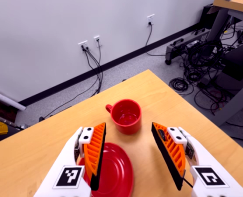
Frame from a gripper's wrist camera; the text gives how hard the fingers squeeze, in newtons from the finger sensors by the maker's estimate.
{"total": 0.0}